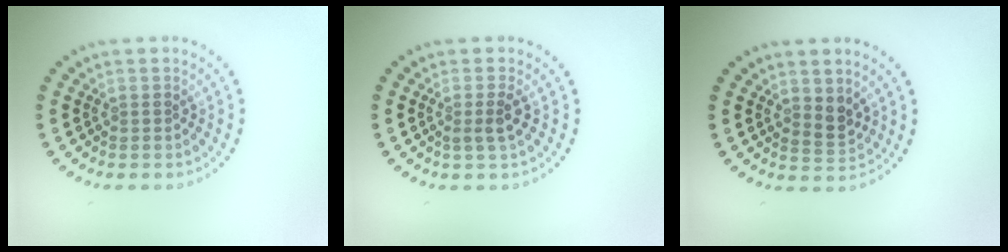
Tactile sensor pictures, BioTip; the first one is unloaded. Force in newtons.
{"total": 1.6, "press": 1.2, "slide": 1.0}
{"total": 1.7, "press": 1.4, "slide": 0.9}